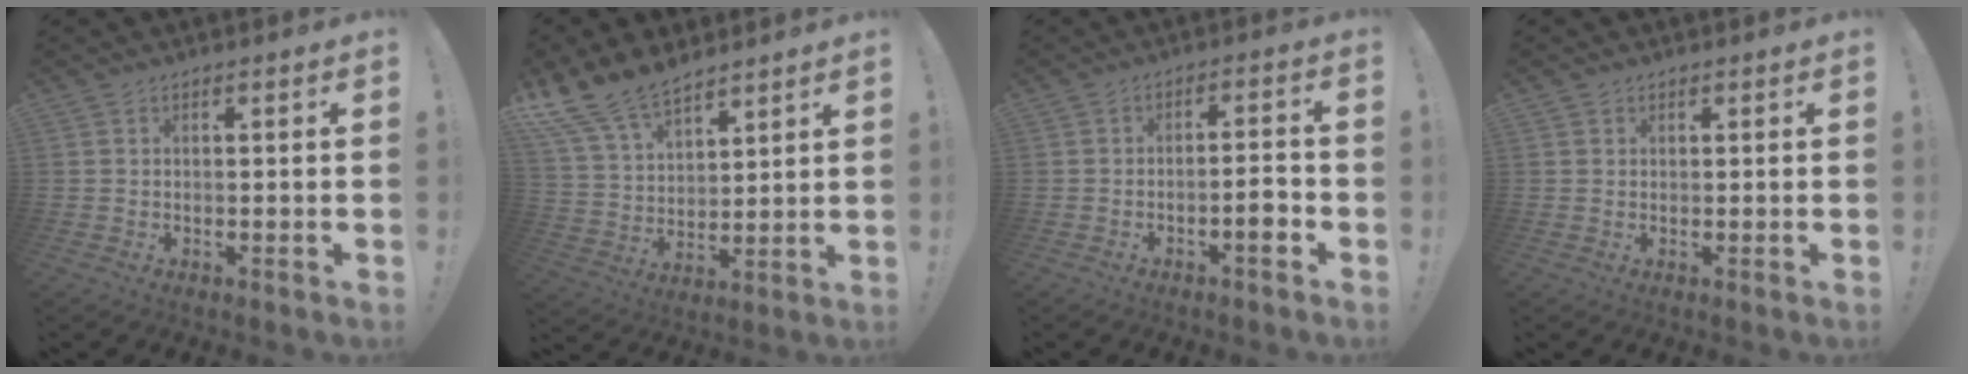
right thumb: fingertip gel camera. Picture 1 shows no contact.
{"total": 14.7, "force": [11.6, 6.8, 5.8], "torque": [-0.120, -0.076, 0.220]}
{"total": 5.6, "force": [-2.6, 1.1, 4.8], "torque": [-0.070, 0.010, -0.043]}
{"total": 0.9, "force": [0.7, 0.7, 0.0], "torque": [0.007, -0.003, 0.012]}